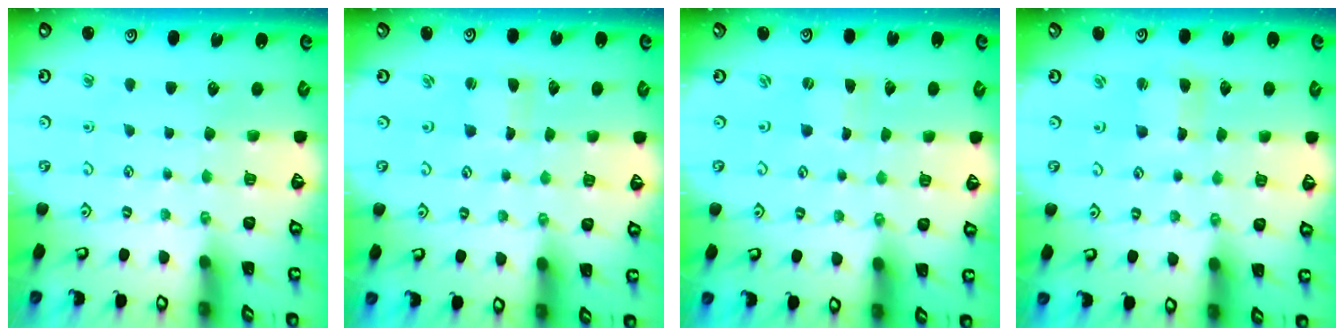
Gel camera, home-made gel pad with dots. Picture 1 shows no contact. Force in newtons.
{"total": 1.0, "press": 1.0, "slide": 0.0}
{"total": 0.0}
{"total": 1.9, "press": 1.8, "slide": 0.3}